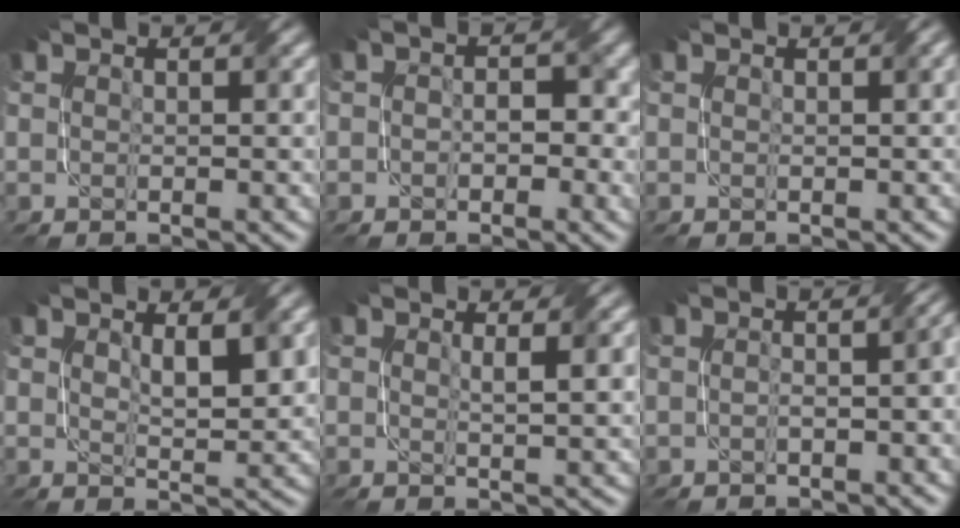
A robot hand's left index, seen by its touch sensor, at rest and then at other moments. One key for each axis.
{"total": 2.8, "fx": -0.2, "fy": 2.1, "fz": 1.8, "tx": -0.010, "ty": 0.000, "tz": -0.008}
{"total": 0.7, "fx": 0.3, "fy": 0.1, "fz": 0.6, "tx": -0.009, "ty": 0.004, "tz": 0.002}
{"total": 2.8, "fx": 1.1, "fy": 0.9, "fz": 2.4, "tx": -0.041, "ty": -0.006, "tz": 0.024}
{"total": 1.7, "fx": 0.5, "fy": 0.3, "fz": 1.6, "tx": -0.022, "ty": -0.001, "tz": 0.008}
{"total": 3.3, "fx": -0.7, "fy": 1.3, "fz": 3.0, "tx": -0.026, "ty": 0.007, "tz": -0.011}